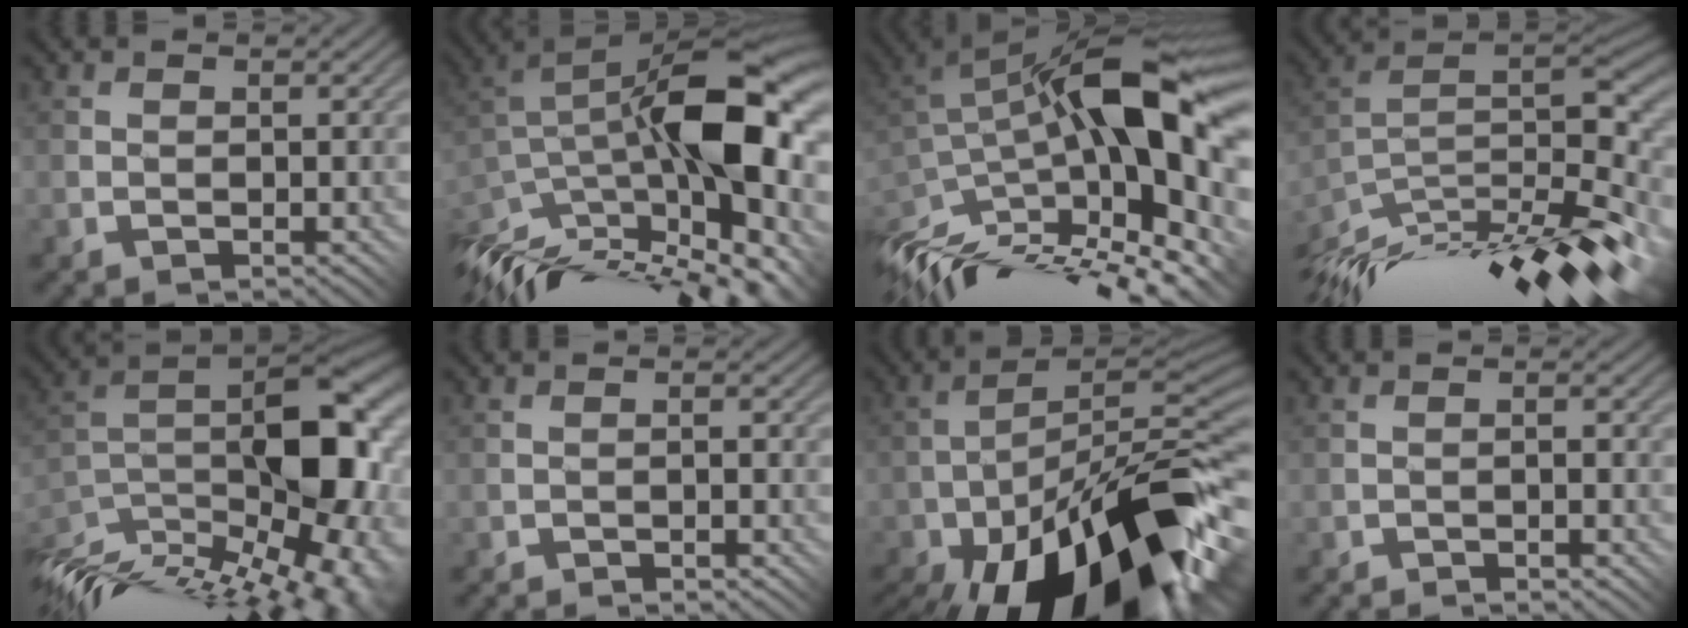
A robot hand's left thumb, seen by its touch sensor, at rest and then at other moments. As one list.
[{"total": 17.7, "force": [-5.7, 7.3, 15.1], "torque": [-0.262, -0.001, -0.101]}, {"total": 16.6, "force": [-3.0, 6.4, 15.0], "torque": [-0.275, -0.007, -0.058]}, {"total": 14.3, "force": [-8.5, 3.7, 10.8], "torque": [-0.215, 0.000, -0.153]}, {"total": 16.1, "force": [-7.0, 7.3, 12.6], "torque": [-0.203, 0.005, -0.119]}, {"total": 1.8, "force": [-1.8, 0.0, 0.4], "torque": [-0.004, 0.008, -0.031]}, {"total": 19.8, "force": [-12.1, 6.6, 14.2], "torque": [-0.206, -0.031, -0.179]}, {"total": 2.2, "force": [-2.1, 0.1, 0.5], "torque": [-0.005, 0.009, -0.037]}]